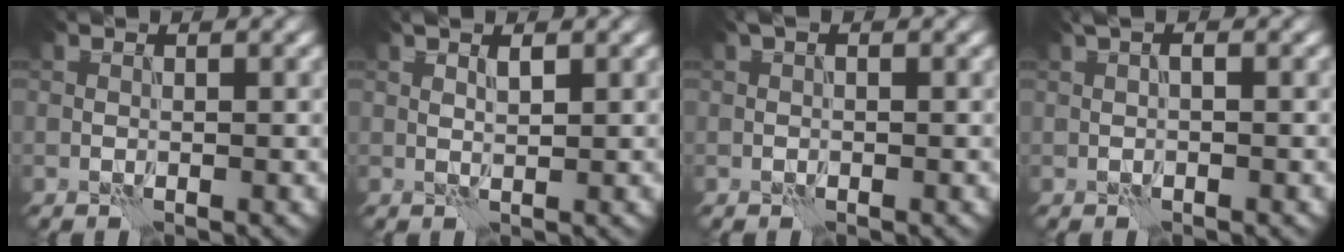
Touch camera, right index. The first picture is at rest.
{"total": 1.3, "force": [0.7, 0.4, 1.1], "torque": [-0.019, -0.003, 0.014]}
{"total": 0.8, "force": [0.1, 0.4, 0.7], "torque": [-0.012, 0.004, 0.000]}
{"total": 1.9, "force": [0.6, 0.8, 1.6], "torque": [-0.014, 0.009, -0.001]}